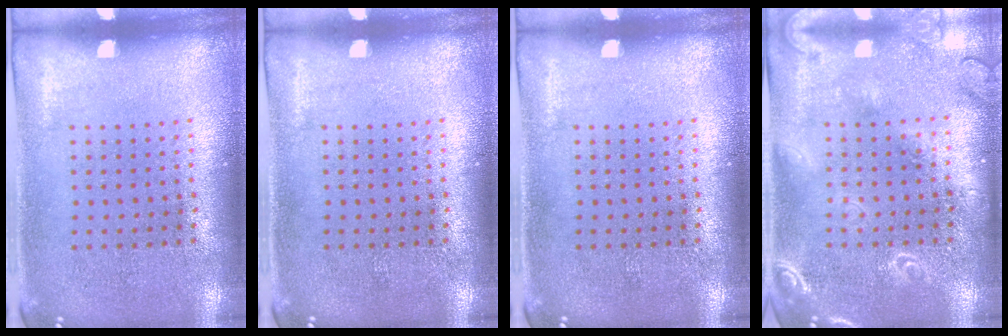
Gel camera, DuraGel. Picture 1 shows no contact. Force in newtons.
{"total": 0.0}
{"total": 0.0}
{"total": 1.7, "press": 1.7, "slide": 0.2}